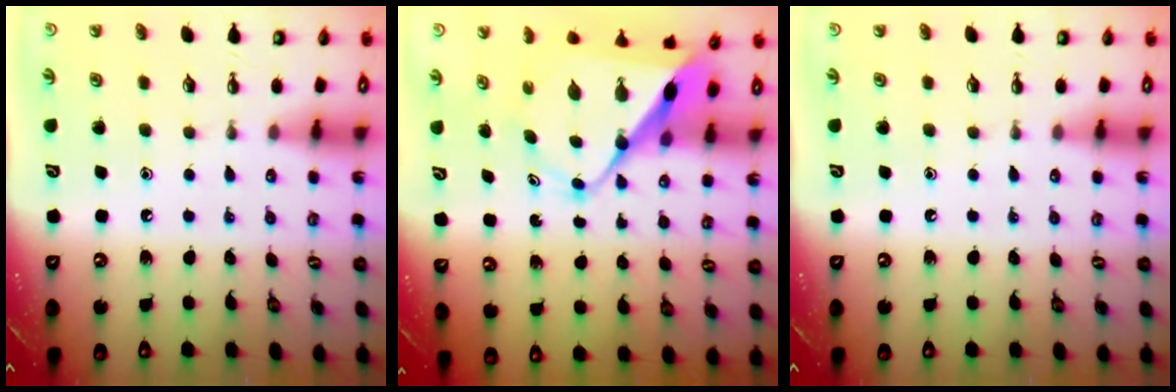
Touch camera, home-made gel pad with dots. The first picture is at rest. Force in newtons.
{"total": 12.1, "press": 12.1, "slide": 1.1}
{"total": 0.0}